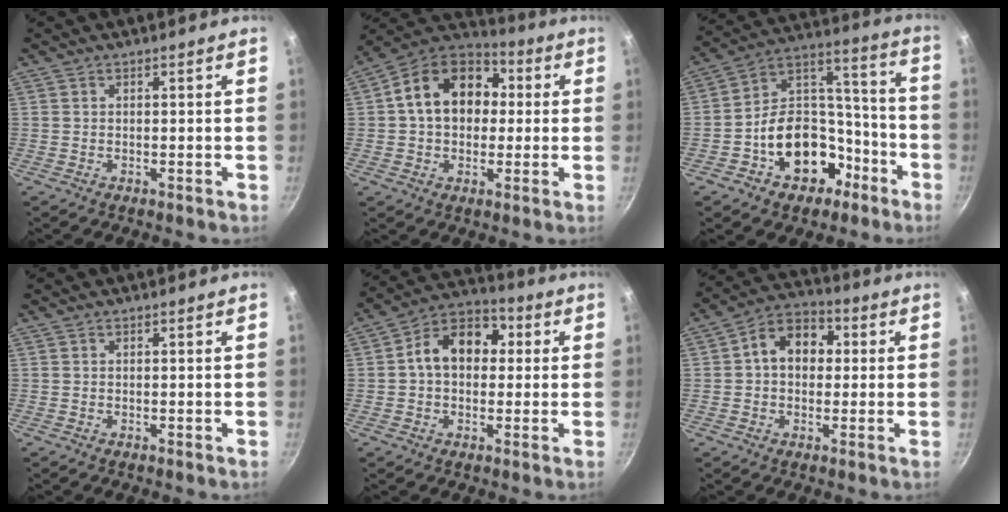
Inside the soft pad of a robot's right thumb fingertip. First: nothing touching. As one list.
[{"total": 16.3, "force": [2.1, 12.2, 10.6], "torque": [-0.146, 0.034, 0.018]}, {"total": 18.2, "force": [-8.3, 13.2, 9.5], "torque": [-0.114, 0.092, -0.121]}, {"total": 0.0}, {"total": 12.1, "force": [1.3, 8.9, 8.0], "torque": [-0.085, 0.031, 0.000]}, {"total": 9.9, "force": [1.2, 7.5, 6.5], "torque": [-0.060, 0.025, 0.002]}]